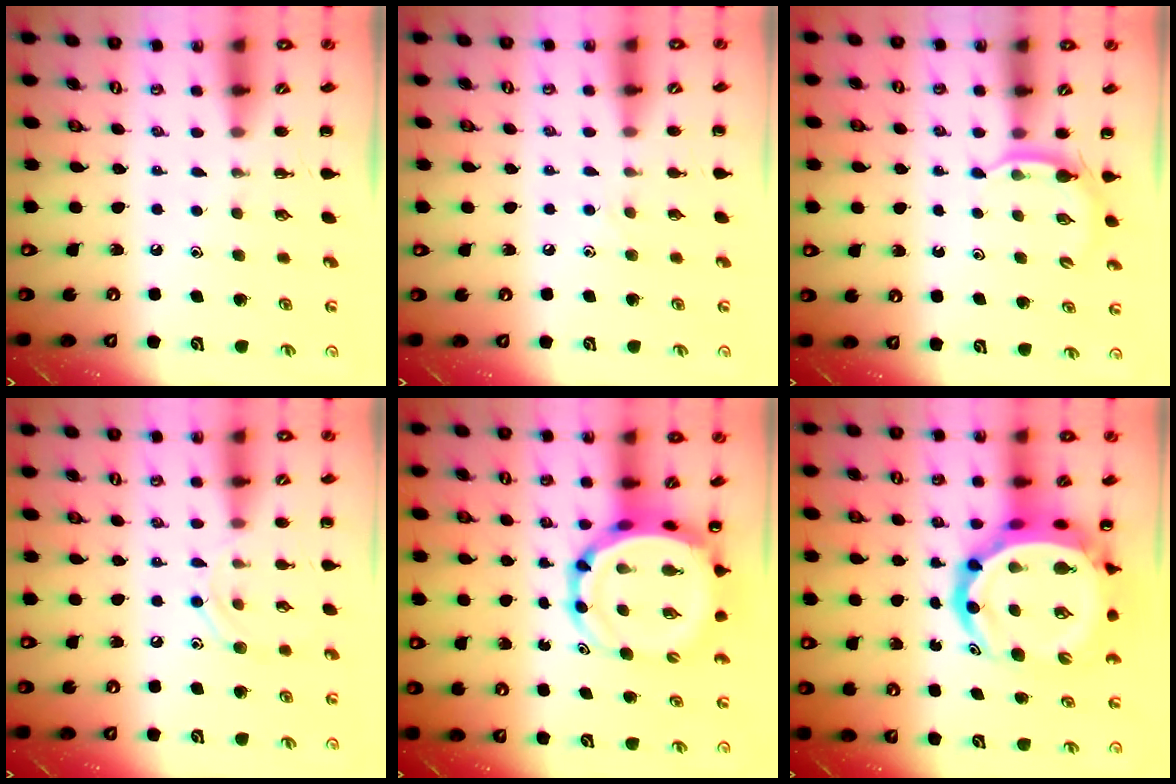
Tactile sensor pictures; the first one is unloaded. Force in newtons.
{"total": 4.0, "press": 3.8, "slide": 1.2}
{"total": 2.9, "press": 2.8, "slide": 0.7}
{"total": 8.3, "press": 8.2, "slide": 1.2}
{"total": 11.4, "press": 10.9, "slide": 3.2}
{"total": 14.7, "press": 14.1, "slide": 4.0}